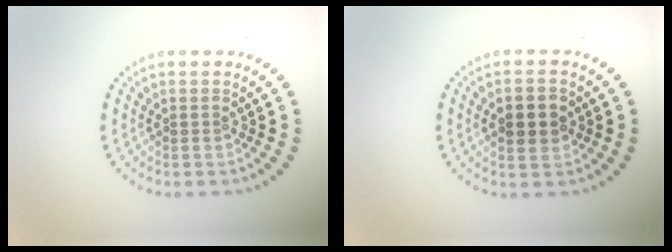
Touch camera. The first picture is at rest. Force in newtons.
{"total": 3.8, "press": 3.8, "slide": 0.2}